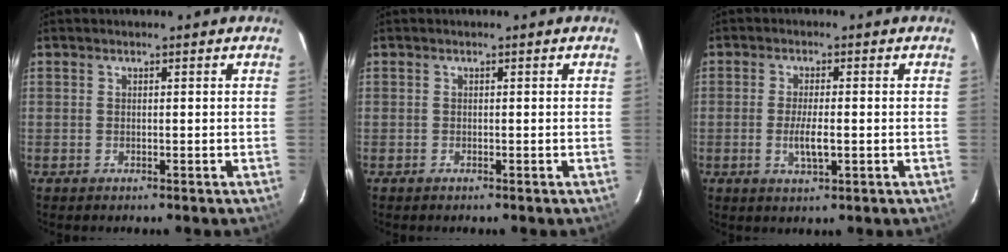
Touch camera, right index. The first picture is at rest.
{"total": 0.0}
{"total": 4.6, "force": [-1.0, 1.0, 4.4], "torque": [-0.083, -0.005, -0.016]}